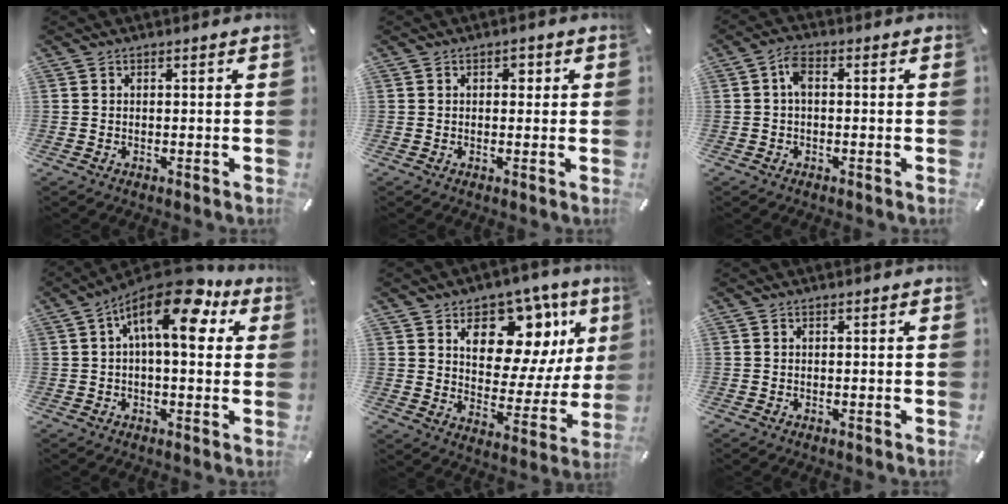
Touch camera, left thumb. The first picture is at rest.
{"total": 1.7, "force": [0.4, 1.3, 1.0], "torque": [-0.015, 0.006, 0.002]}
{"total": 3.6, "force": [0.0, 1.9, 3.0], "torque": [-0.068, 0.008, -0.004]}
{"total": 14.9, "force": [6.1, 6.4, 12.0], "torque": [-0.183, -0.036, 0.098]}
{"total": 14.4, "force": [7.9, 9.7, 7.2], "torque": [-0.101, -0.059, 0.140]}
{"total": 0.0}